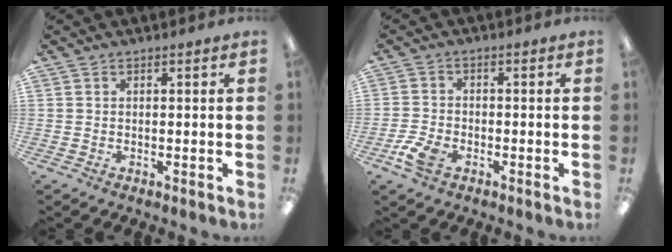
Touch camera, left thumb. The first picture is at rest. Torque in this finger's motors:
{"motor_torque": [-0.03, 0.03, -0.01, 0.01, 0.00]}